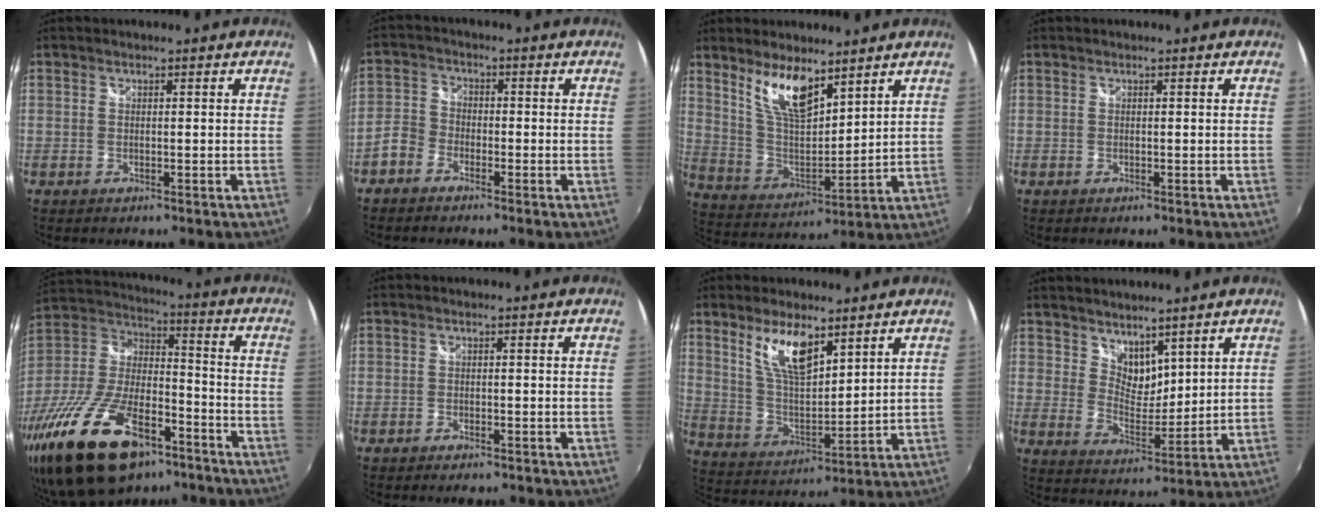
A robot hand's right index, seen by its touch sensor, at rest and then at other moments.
{"total": 4.0, "force": [-2.8, 2.6, 1.0], "torque": [-0.024, 0.013, -0.063]}
{"total": 11.1, "force": [7.4, 3.7, 7.4], "torque": [-0.137, -0.003, 0.151]}
{"total": 0.0}
{"total": 26.9, "force": [-16.7, 11.8, 17.5], "torque": [-0.356, -0.027, -0.280]}
{"total": 2.2, "force": [-1.9, 0.7, 0.7], "torque": [-0.022, -0.007, -0.034]}
{"total": 10.3, "force": [6.3, 3.6, 7.4], "torque": [-0.134, -0.001, 0.128]}
{"total": 6.4, "force": [5.0, 3.4, 2.1], "torque": [-0.024, -0.001, 0.095]}